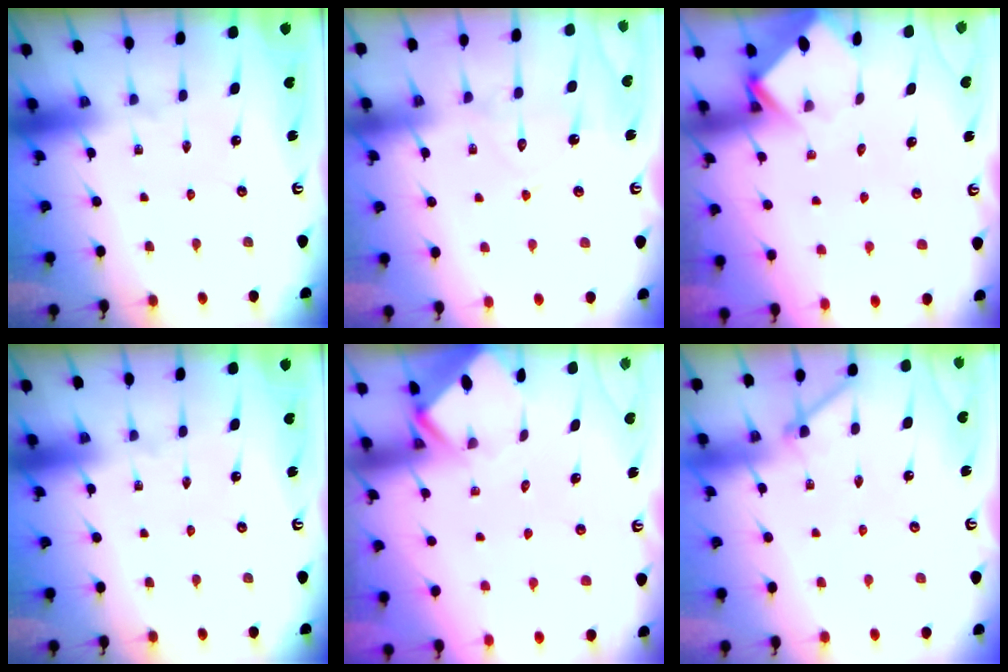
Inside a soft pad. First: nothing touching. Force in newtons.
{"total": 9.8, "press": 9.7, "slide": 0.9}
{"total": 3.8, "press": 3.8, "slide": 0.2}
{"total": 0.0}
{"total": 2.8, "press": 2.8, "slide": 0.1}
{"total": 4.0, "press": 4.0, "slide": 0.5}